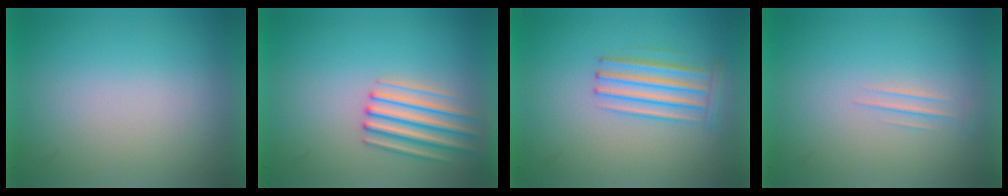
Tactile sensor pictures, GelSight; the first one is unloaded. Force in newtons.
{"total": 1.6}
{"total": 2.9}
{"total": 1.1}